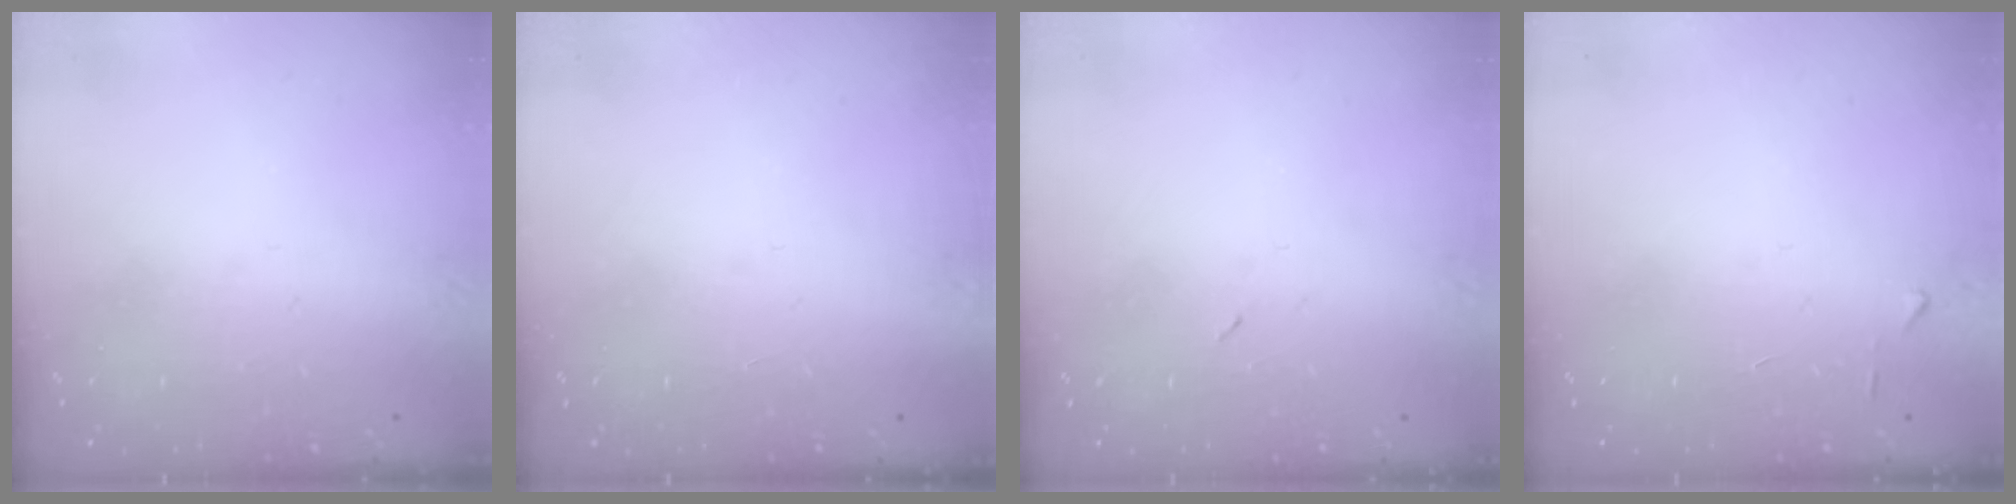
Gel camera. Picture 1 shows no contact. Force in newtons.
{"total": 1.6, "press": 1.6, "slide": 0.1}
{"total": 2.2, "press": 2.1, "slide": 0.9}
{"total": 3.7, "press": 3.7, "slide": 0.4}